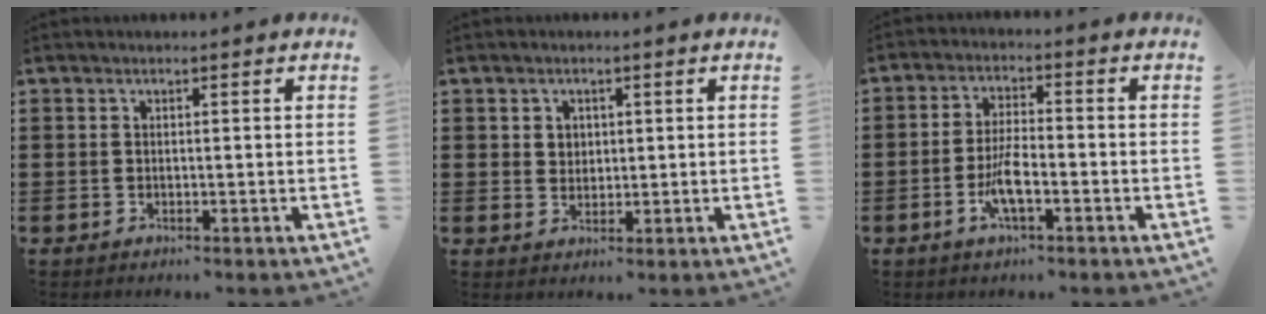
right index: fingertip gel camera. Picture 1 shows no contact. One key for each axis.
{"total": 2.0, "fx": 0.8, "fy": 1.8, "fz": 0.5, "tx": -0.015, "ty": 0.009, "tz": 0.015}
{"total": 5.7, "fx": -2.3, "fy": 1.5, "fz": 5.0, "tx": -0.109, "ty": -0.007, "tz": -0.048}